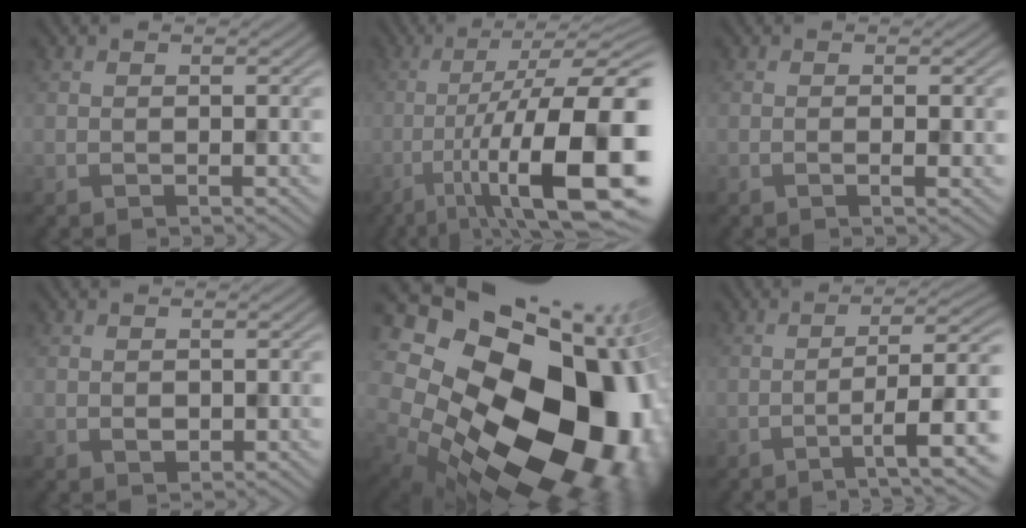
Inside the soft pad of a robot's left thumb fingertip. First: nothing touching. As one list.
[{"total": 18.0, "force": [-5.8, 4.9, 16.3], "torque": [-0.263, -0.008, -0.092]}, {"total": 1.4, "force": [-0.2, 0.1, 1.4], "torque": [-0.026, -0.001, -0.006]}, {"total": 1.1, "force": [0.0, 0.9, 0.6], "torque": [-0.016, -0.006, 0.000]}, {"total": 23.0, "force": [-1.0, 17.4, 15.0], "torque": [-0.259, -0.033, -0.030]}, {"total": 7.3, "force": [-2.3, 1.1, 6.8], "torque": [-0.110, 0.010, -0.042]}]